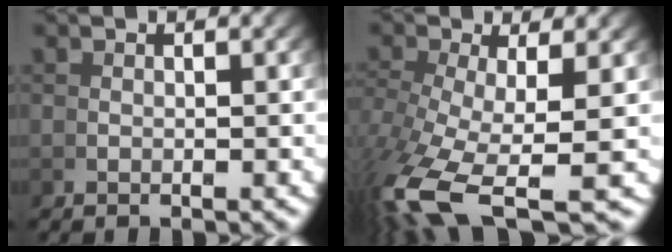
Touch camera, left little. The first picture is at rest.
{"total": 7.2, "force": [-4.0, 2.6, 5.4], "torque": [-0.132, -0.049, -0.037]}